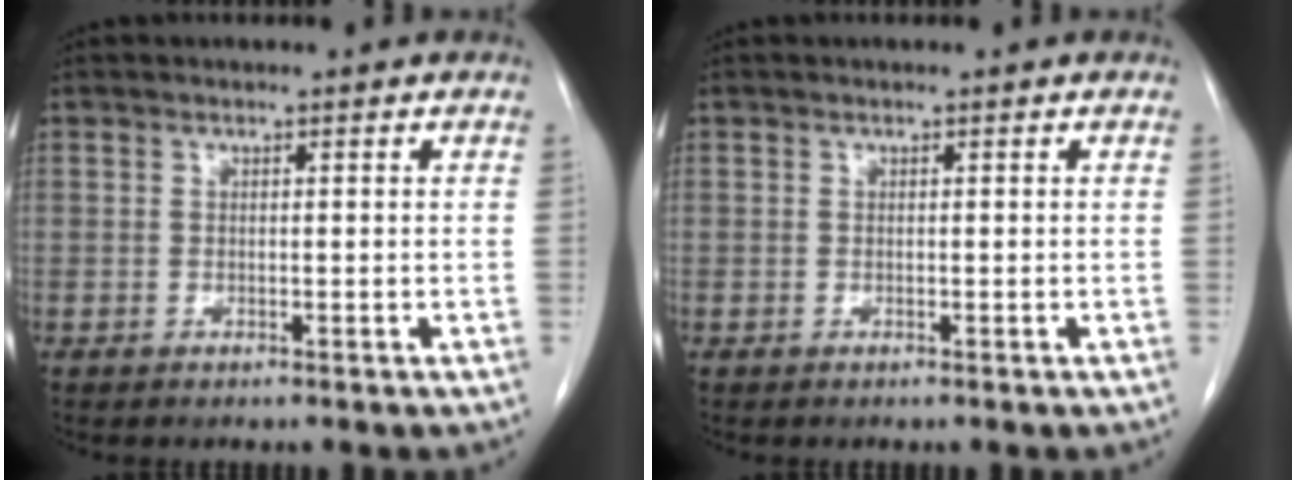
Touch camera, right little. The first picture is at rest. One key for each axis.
{"total": 0.0}